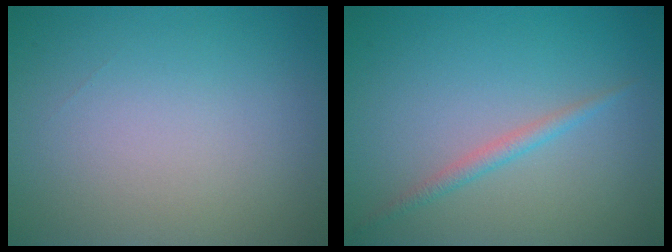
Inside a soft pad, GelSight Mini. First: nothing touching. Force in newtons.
{"total": 1.4, "press": 1.4, "slide": 0.1}